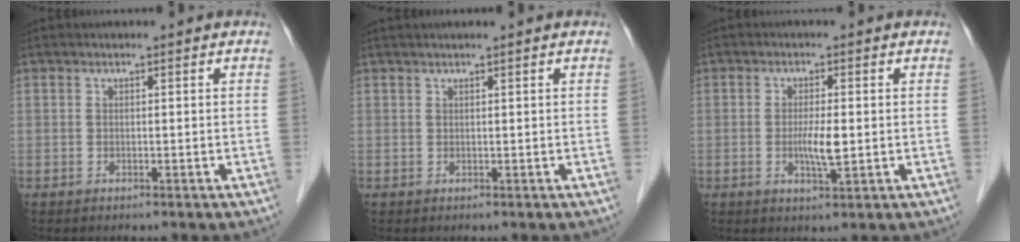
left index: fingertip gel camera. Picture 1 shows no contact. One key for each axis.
{"total": 2.2, "fx": 1.7, "fy": -0.3, "fz": 1.4, "tx": -0.024, "ty": 0.021, "tz": 0.034}
{"total": 3.9, "fx": -0.3, "fy": 0.5, "fz": 3.9, "tx": -0.072, "ty": -0.006, "tz": -0.004}